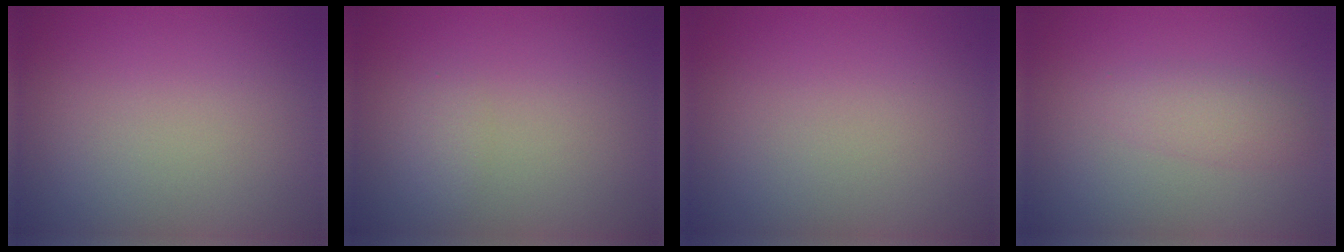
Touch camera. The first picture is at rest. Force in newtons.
{"total": 0.9, "press": 0.9, "slide": 0.0}
{"total": 0.0}
{"total": 2.1, "press": 2.1, "slide": 0.1}